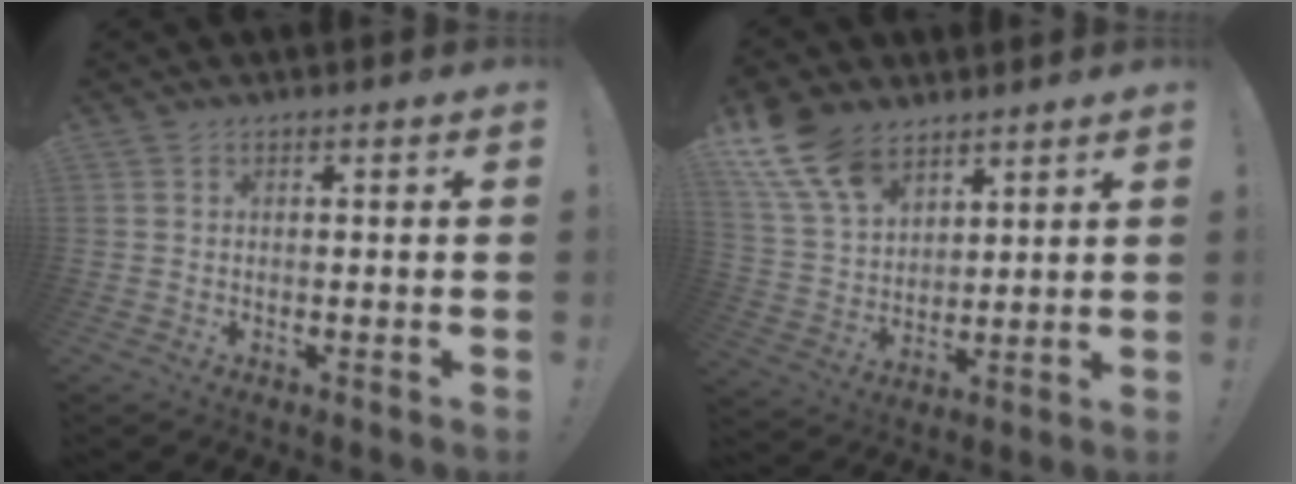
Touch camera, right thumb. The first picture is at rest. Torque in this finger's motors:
{"motor_torque": [-0.03, 1.17, 0.23, 0.23, 0.05]}